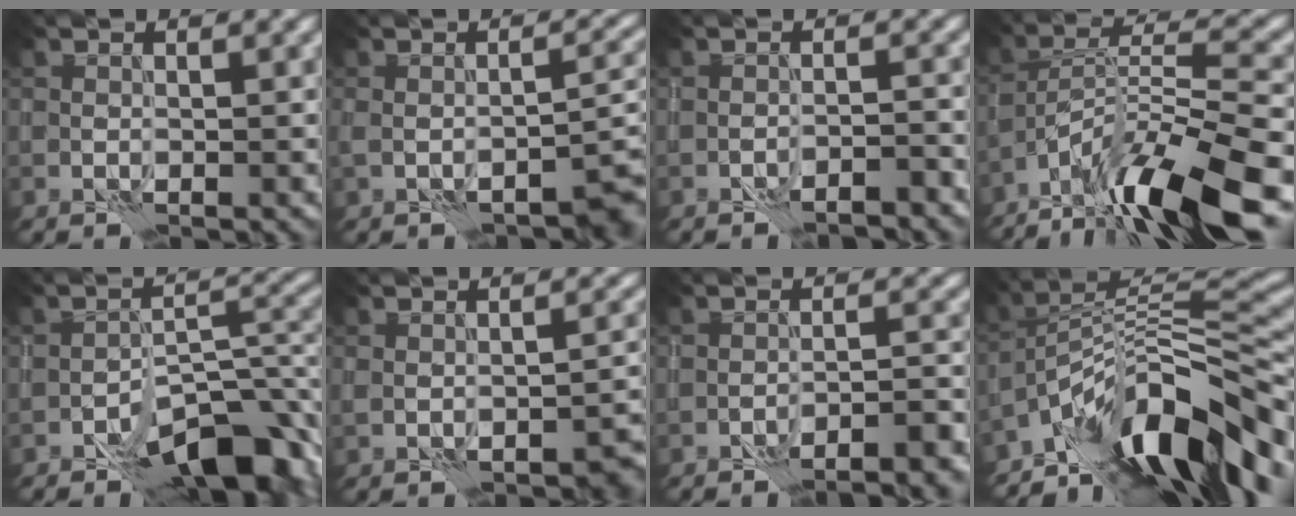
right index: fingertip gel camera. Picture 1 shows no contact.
{"total": 3.7, "force": [-1.9, 0.9, 3.1], "torque": [-0.048, -0.004, -0.030]}
{"total": 2.8, "force": [-2.5, 0.4, 1.2], "torque": [-0.020, 0.010, -0.039]}
{"total": 12.5, "force": [-8.8, 2.5, 8.5], "torque": [-0.143, 0.010, -0.160]}
{"total": 9.7, "force": [-6.4, 4.0, 6.1], "torque": [-0.069, 0.005, -0.106]}
{"total": 3.1, "force": [-1.6, 1.2, 2.4], "torque": [-0.034, -0.005, -0.016]}
{"total": 6.3, "force": [-5.5, 1.2, 2.8], "torque": [-0.036, 0.016, -0.066]}
{"total": 13.0, "force": [-7.9, 4.7, 9.3], "torque": [-0.137, 0.026, -0.138]}